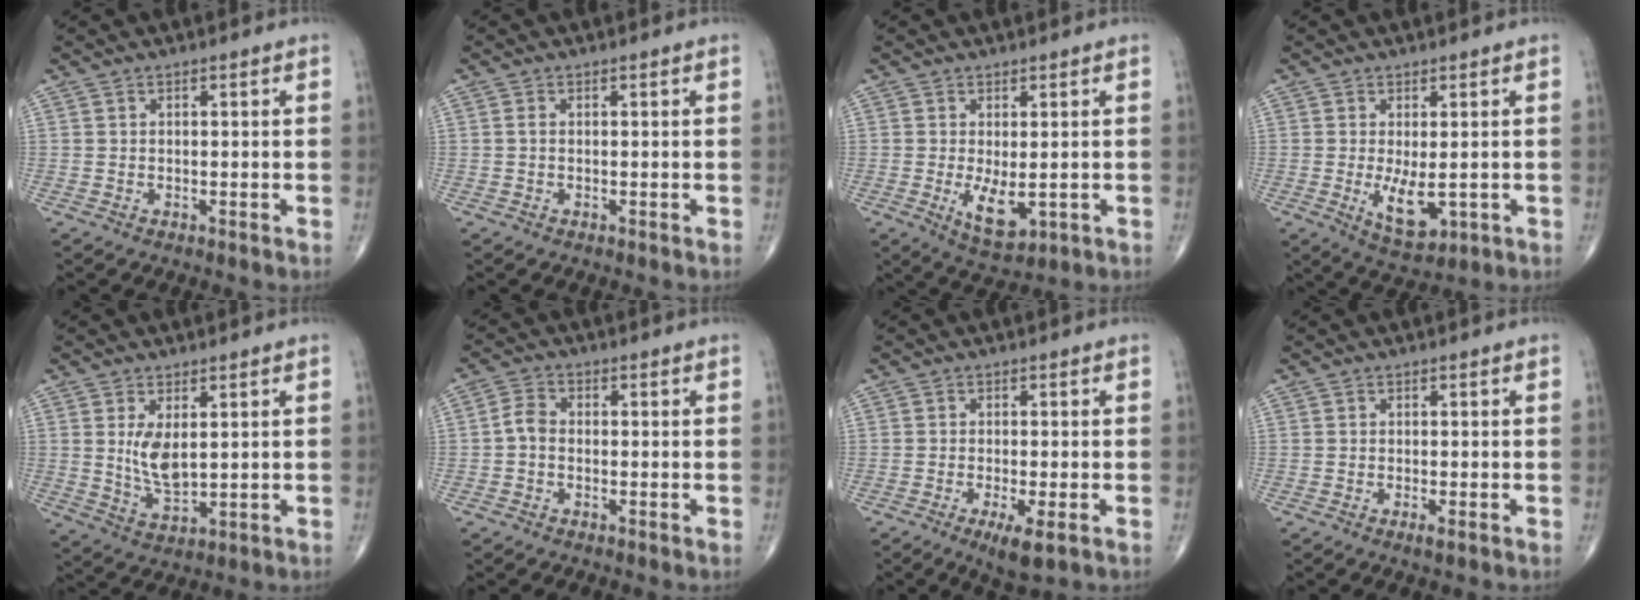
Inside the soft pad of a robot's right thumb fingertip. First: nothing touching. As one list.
[{"total": 0.6, "force": [-0.1, 0.3, 0.5], "torque": [-0.009, 0.000, -0.003]}, {"total": 5.8, "force": [-0.8, 2.5, 5.1], "torque": [-0.082, -0.017, 0.001]}, {"total": 6.3, "force": [-0.8, 2.7, 5.6], "torque": [-0.090, -0.018, 0.001]}, {"total": 6.6, "force": [1.4, 3.1, 5.6], "torque": [-0.098, -0.020, 0.037]}, {"total": 3.1, "force": [-0.7, 2.1, 2.2], "torque": [-0.038, 0.011, -0.022]}, {"total": 5.0, "force": [-2.2, 1.0, 4.3], "torque": [-0.076, -0.013, -0.037]}, {"total": 1.1, "force": [-0.5, 0.1, 1.0], "torque": [-0.021, -0.004, -0.012]}]